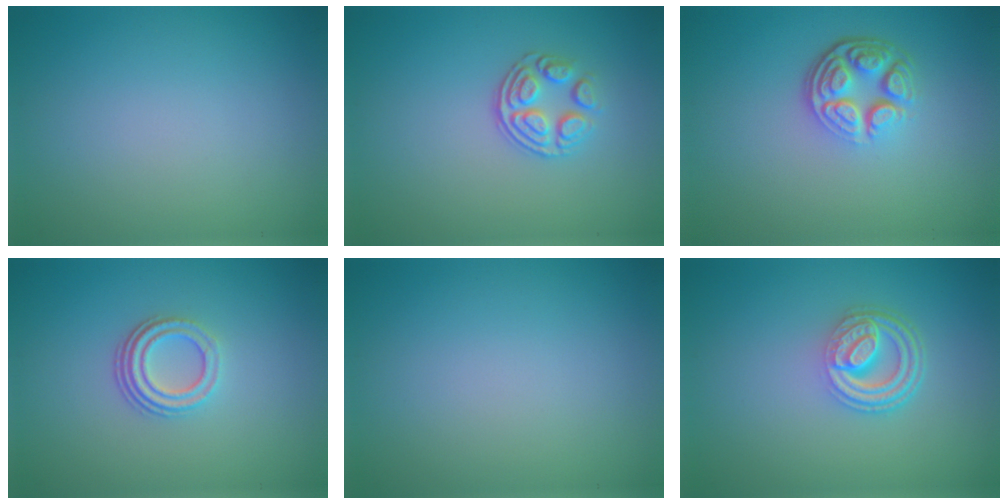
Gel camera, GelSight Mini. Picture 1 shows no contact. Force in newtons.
{"total": 3.1, "press": 2.5, "slide": 1.9}
{"total": 4.8, "press": 3.5, "slide": 3.3}
{"total": 3.2, "press": 2.2, "slide": 2.3}
{"total": 0.0}
{"total": 4.6, "press": 3.3, "slide": 3.2}